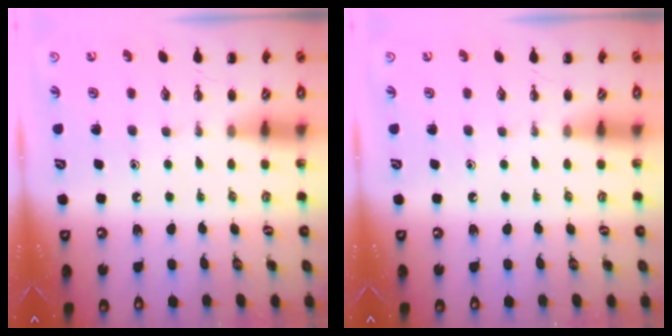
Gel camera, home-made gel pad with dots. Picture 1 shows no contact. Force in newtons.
{"total": 0.0}